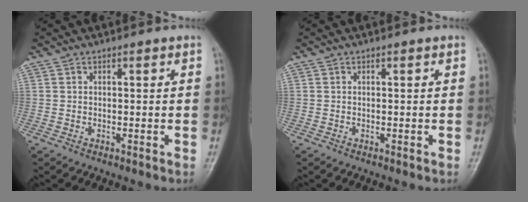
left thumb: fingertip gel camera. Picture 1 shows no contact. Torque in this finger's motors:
{"motor_torque": [-0.01, 0.01, 0.00, 0.00, 0.00]}